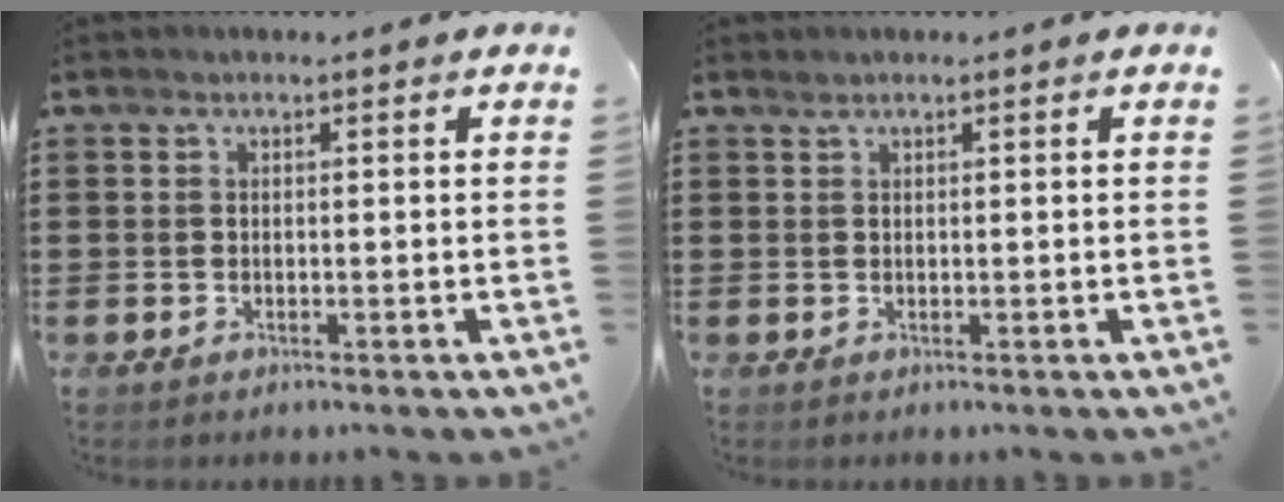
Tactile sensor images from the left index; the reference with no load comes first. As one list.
[{"total": 0.5, "force": [0.4, 0.0, 0.3], "torque": [-0.007, -0.001, 0.009]}]